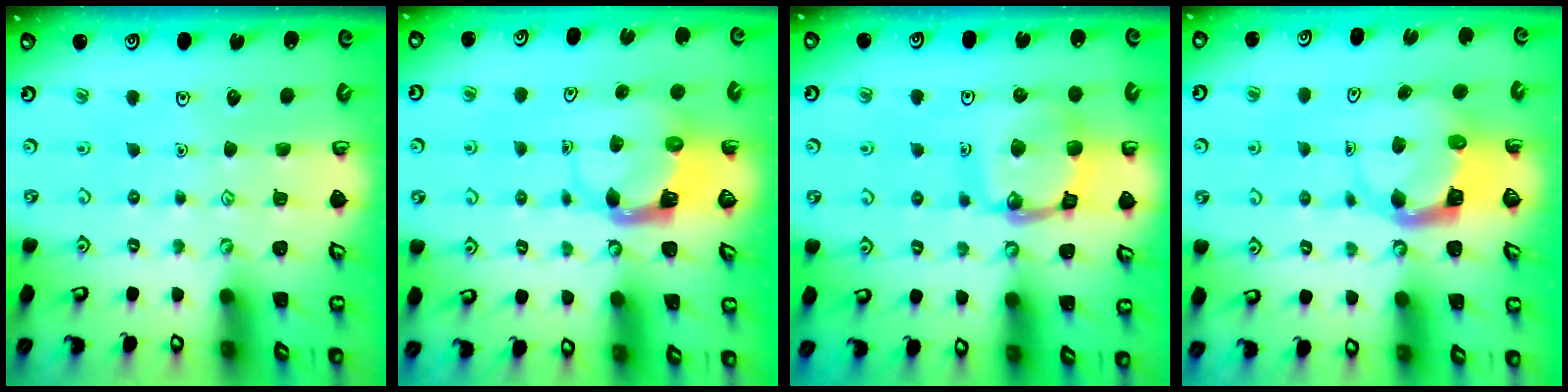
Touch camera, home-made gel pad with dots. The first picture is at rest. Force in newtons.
{"total": 3.9, "press": 3.8, "slide": 0.6}
{"total": 14.3, "press": 14.2, "slide": 1.4}
{"total": 4.0, "press": 4.0, "slide": 0.3}